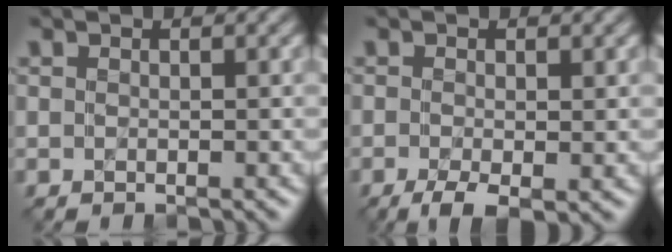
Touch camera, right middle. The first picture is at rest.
{"total": 2.9, "force": [-1.3, 0.9, 2.5], "torque": [-0.049, -0.006, -0.024]}